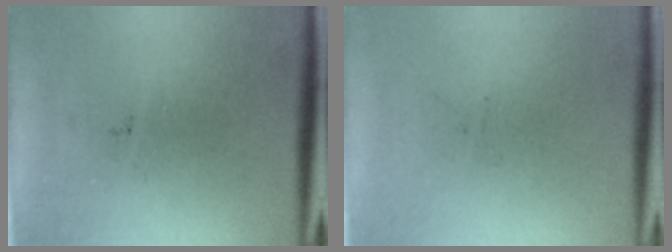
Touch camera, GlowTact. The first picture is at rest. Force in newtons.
{"total": 0.0}